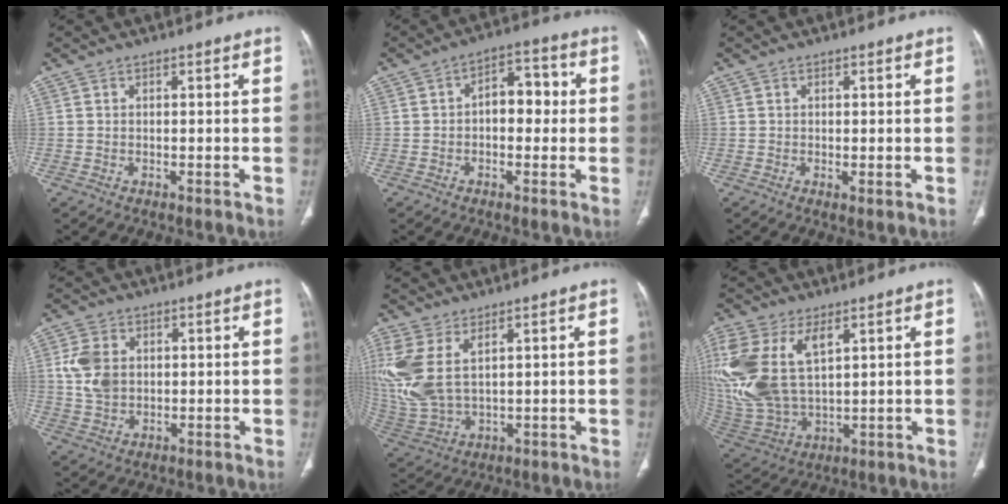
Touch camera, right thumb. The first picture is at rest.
{"total": 7.1, "force": [0.1, 4.4, 5.6], "torque": [-0.051, 0.026, -0.008]}
{"total": 1.1, "force": [-0.1, 0.3, 1.0], "torque": [-0.021, -0.006, -0.001]}
{"total": 7.0, "force": [1.2, 5.1, 4.6], "torque": [-0.086, -0.001, 0.027]}
{"total": 13.6, "force": [4.6, 7.3, 10.5], "torque": [-0.267, -0.010, 0.110]}
{"total": 20.9, "force": [6.8, 11.7, 15.9], "torque": [-0.376, -0.016, 0.141]}